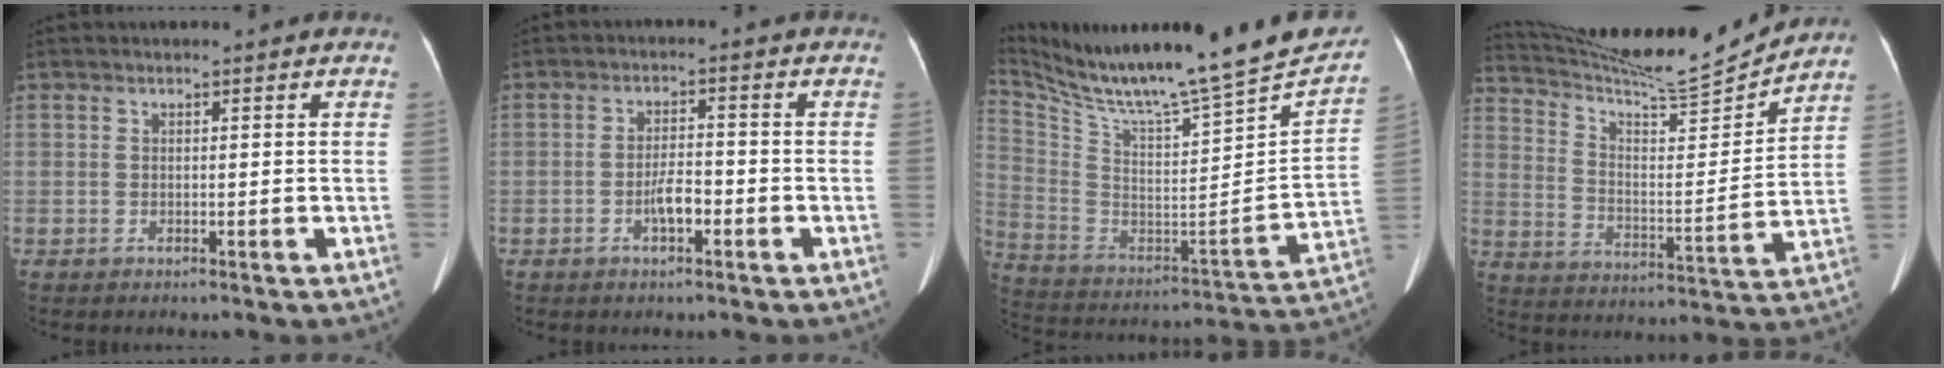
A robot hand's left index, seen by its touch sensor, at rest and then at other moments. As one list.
[{"total": 3.3, "force": [-1.6, 1.0, 2.8], "torque": [-0.051, 0.003, -0.029]}, {"total": 28.9, "force": [25.2, 1.8, 14.1], "torque": [-0.258, -0.081, 0.375]}, {"total": 16.0, "force": [15.5, -1.0, 3.9], "torque": [-0.081, -0.032, 0.248]}]